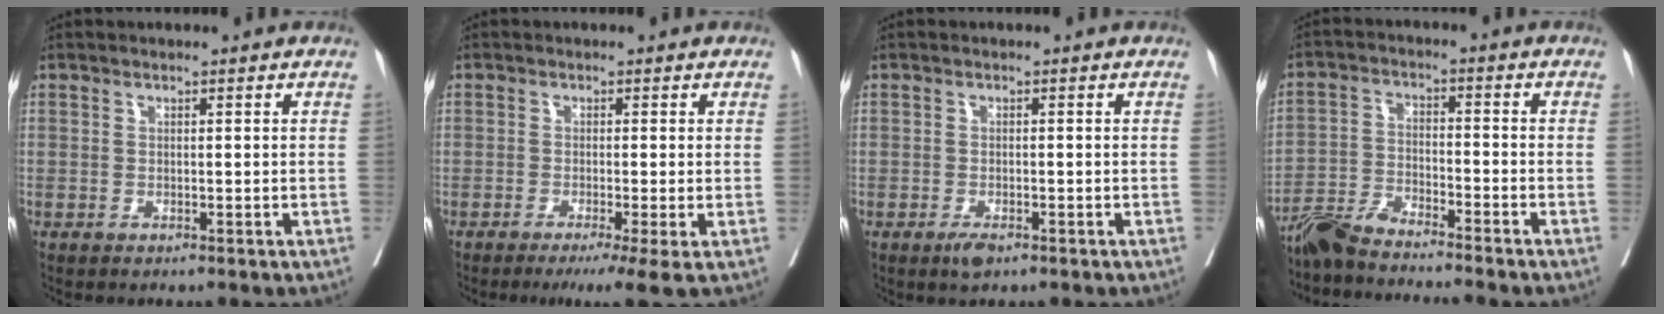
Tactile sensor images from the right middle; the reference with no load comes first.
{"total": 4.8, "force": [-2.8, -0.4, 3.9], "torque": [-0.050, -0.015, -0.045]}
{"total": 2.0, "force": [-1.3, 0.6, 1.4], "torque": [-0.025, -0.002, -0.019]}
{"total": 7.6, "force": [-7.2, -0.7, 2.3], "torque": [-0.043, -0.013, -0.133]}